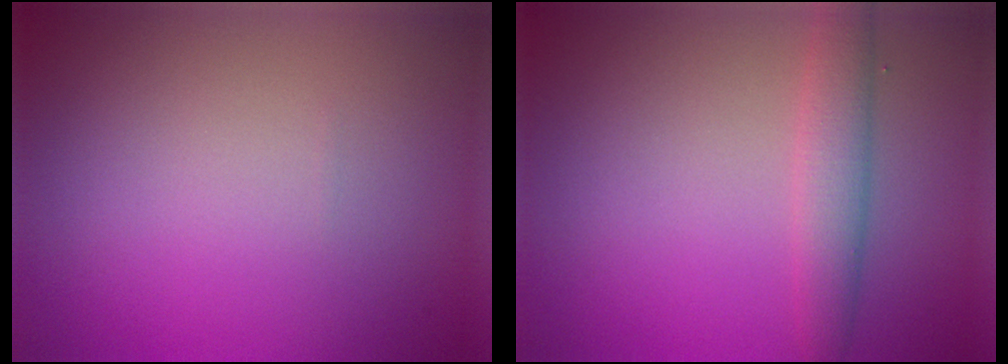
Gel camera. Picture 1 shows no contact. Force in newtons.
{"total": 2.8, "press": 2.8, "slide": 0.1}